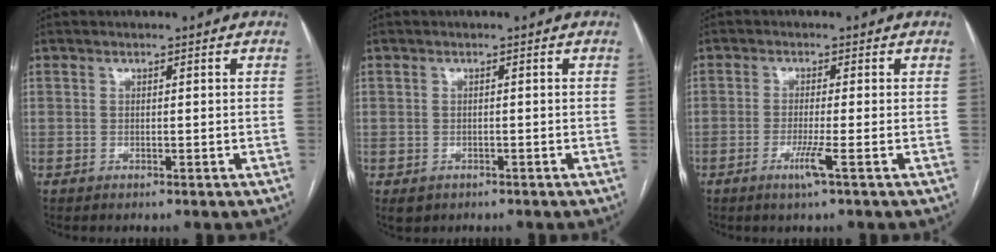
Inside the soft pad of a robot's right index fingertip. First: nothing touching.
{"total": 1.8, "force": [-1.0, 1.5, 0.4], "torque": [-0.006, 0.001, -0.008]}
{"total": 3.2, "force": [-1.4, -0.5, 2.8], "torque": [-0.057, -0.009, -0.030]}